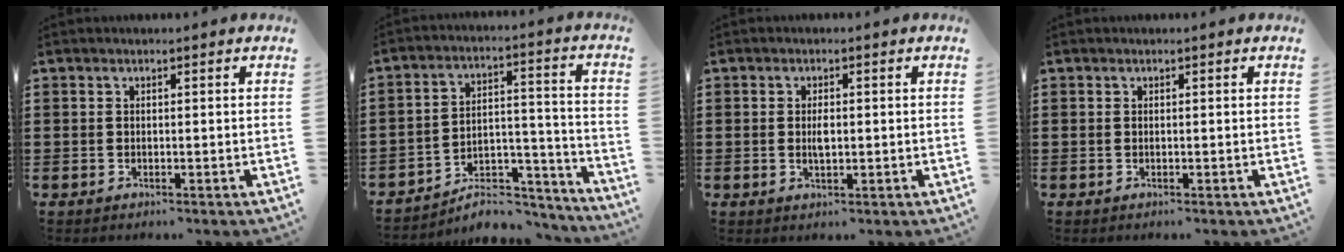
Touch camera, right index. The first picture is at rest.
{"total": 7.3, "force": [-6.4, 2.6, 2.4], "torque": [-0.032, 0.019, -0.119]}
{"total": 2.2, "force": [0.0, 0.9, 2.0], "torque": [-0.039, 0.002, -0.002]}
{"total": 0.0}